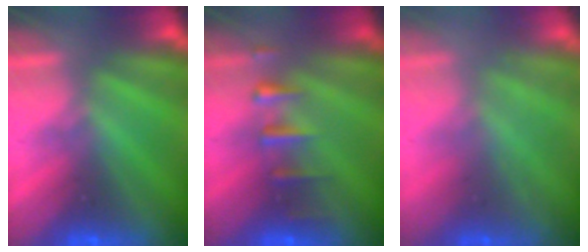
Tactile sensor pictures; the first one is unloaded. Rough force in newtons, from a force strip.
{"total": 2.4}
{"total": 2.2}